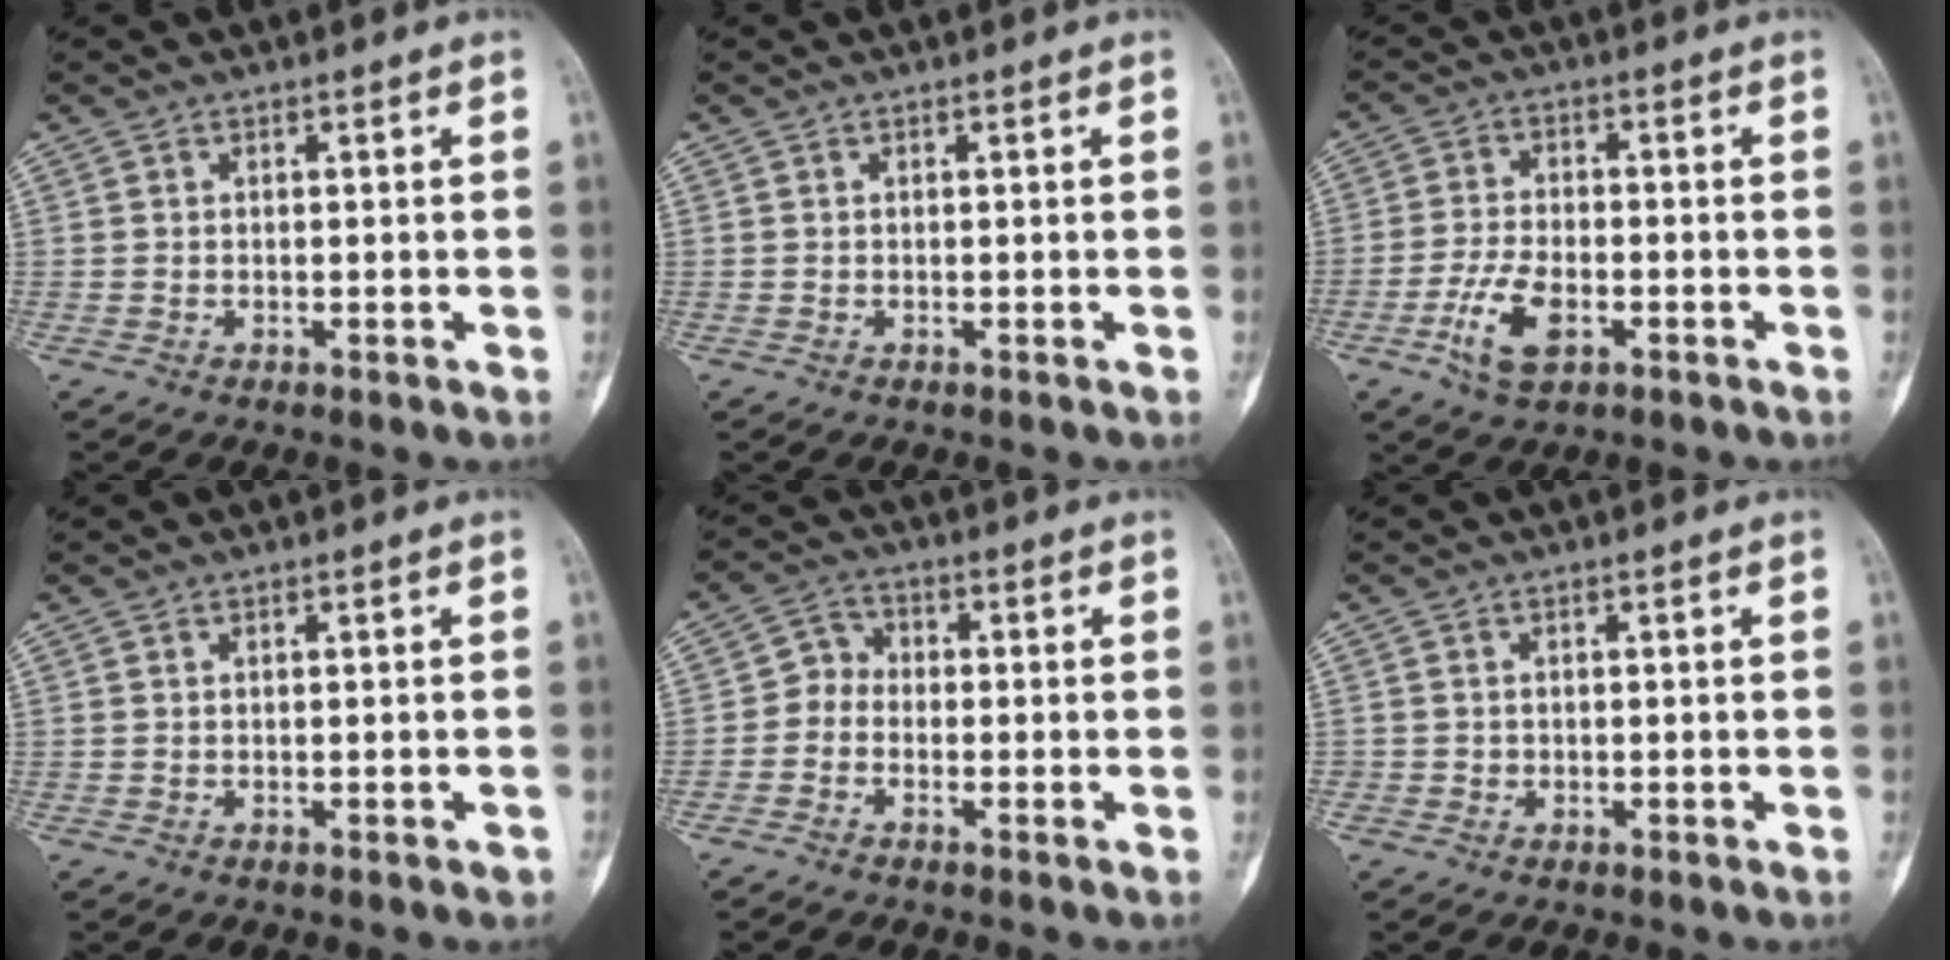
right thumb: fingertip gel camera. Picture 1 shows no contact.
{"total": 0.0}
{"total": 8.0, "force": [-3.3, 4.0, 6.0], "torque": [-0.122, 0.011, -0.061]}
{"total": 0.7, "force": [-0.2, 0.3, 0.6], "torque": [-0.009, 0.000, 0.000]}
{"total": 3.6, "force": [-1.3, 3.1, 1.5], "torque": [-0.002, 0.014, -0.043]}
{"total": 0.7, "force": [-0.2, 0.7, 0.0], "torque": [0.005, 0.005, -0.004]}